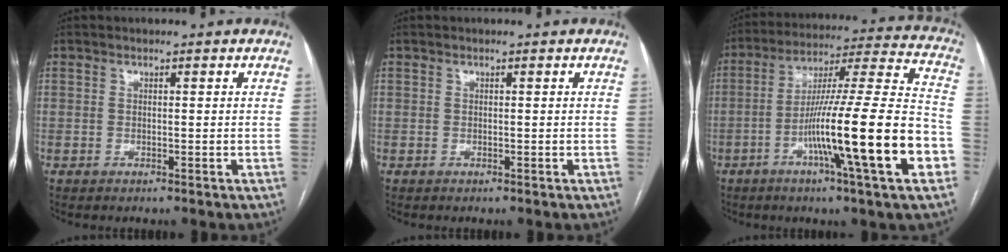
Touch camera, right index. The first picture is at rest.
{"total": 0.0}
{"total": 22.3, "force": [-7.4, 0.0, 21.0], "torque": [-0.317, -0.011, -0.126]}